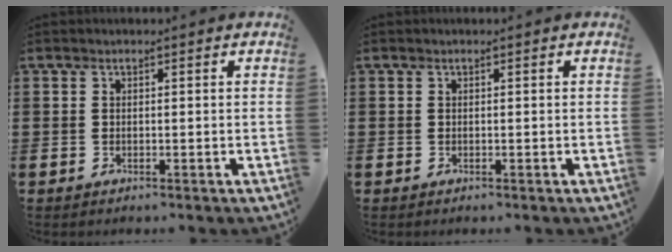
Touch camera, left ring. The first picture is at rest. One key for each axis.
{"total": 0.0}